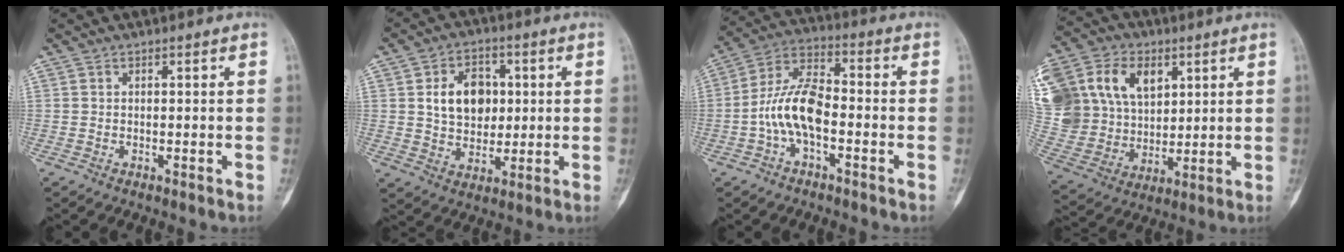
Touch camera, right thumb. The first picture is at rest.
{"total": 10.8, "force": [1.9, 7.9, 7.0], "torque": [-0.079, -0.002, 0.035]}
{"total": 10.8, "force": [-2.6, 5.3, 9.0], "torque": [-0.177, 0.042, -0.058]}
{"total": 28.3, "force": [9.8, 20.8, 16.5], "torque": [-0.381, 0.045, 0.200]}